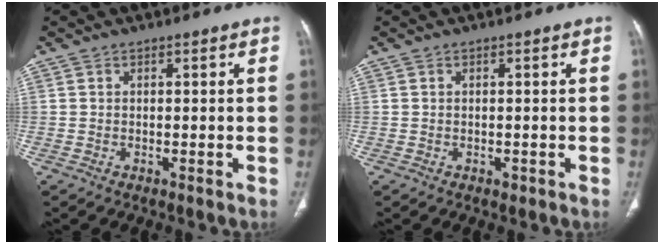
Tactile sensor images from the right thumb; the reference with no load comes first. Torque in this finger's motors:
{"motor_torque": [0.01, 0.20, -0.29, 0.20, -0.05]}